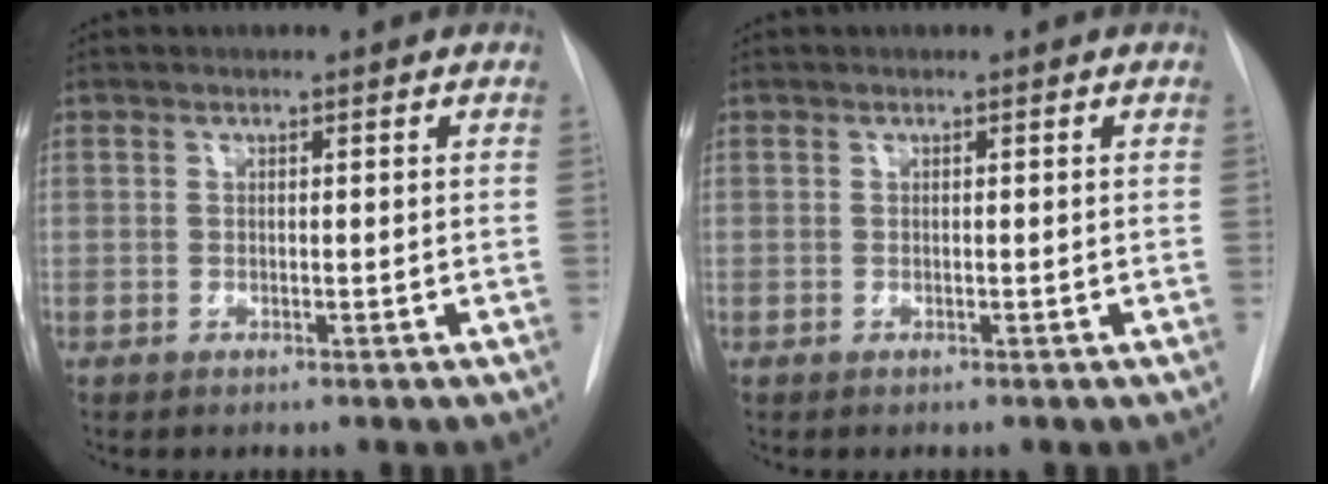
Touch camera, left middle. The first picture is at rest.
{"total": 0.0}